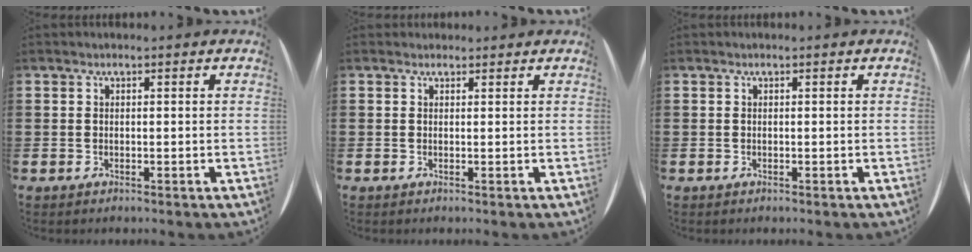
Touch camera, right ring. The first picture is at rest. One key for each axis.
{"total": 0.6, "fx": 0.5, "fy": 0.2, "fz": -0.2, "tx": 0.002, "ty": 0.005, "tz": 0.010}
{"total": 0.0}